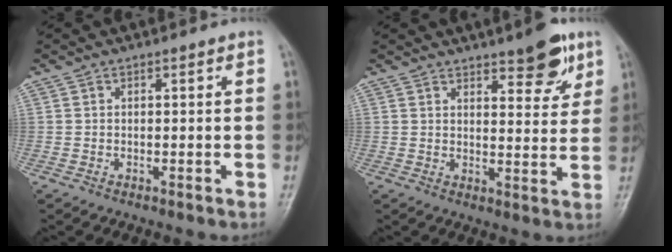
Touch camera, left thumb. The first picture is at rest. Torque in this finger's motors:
{"motor_torque": [-0.04, 0.27, 0.31, -0.11, 0.07]}